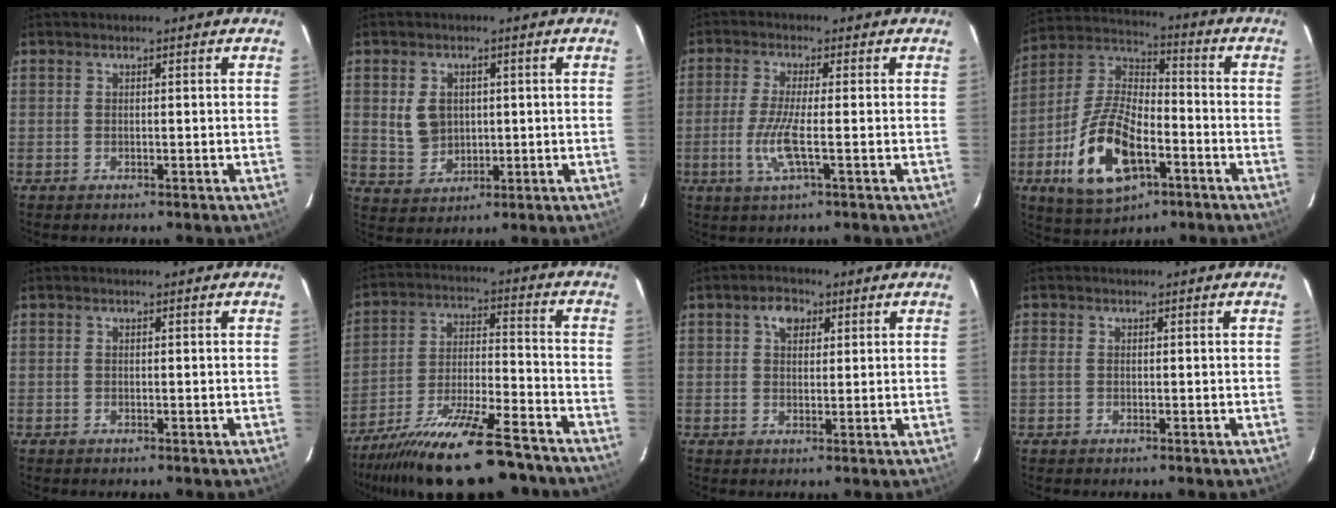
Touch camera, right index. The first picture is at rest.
{"total": 6.2, "force": [0.9, 5.1, 3.4], "torque": [-0.072, 0.006, 0.030]}
{"total": 6.2, "force": [-1.6, 0.3, 6.0], "torque": [-0.132, -0.006, -0.035]}
{"total": 17.3, "force": [-6.9, 8.6, 13.3], "torque": [-0.281, 0.003, -0.120]}
{"total": 0.0}
{"total": 22.9, "force": [-18.8, 4.9, 12.2], "torque": [-0.224, -0.036, -0.290]}
{"total": 3.7, "force": [1.6, 2.7, 2.1], "torque": [-0.029, 0.014, 0.026]}
{"total": 1.4, "force": [-0.4, 1.1, 0.7], "torque": [-0.014, 0.000, -0.011]}